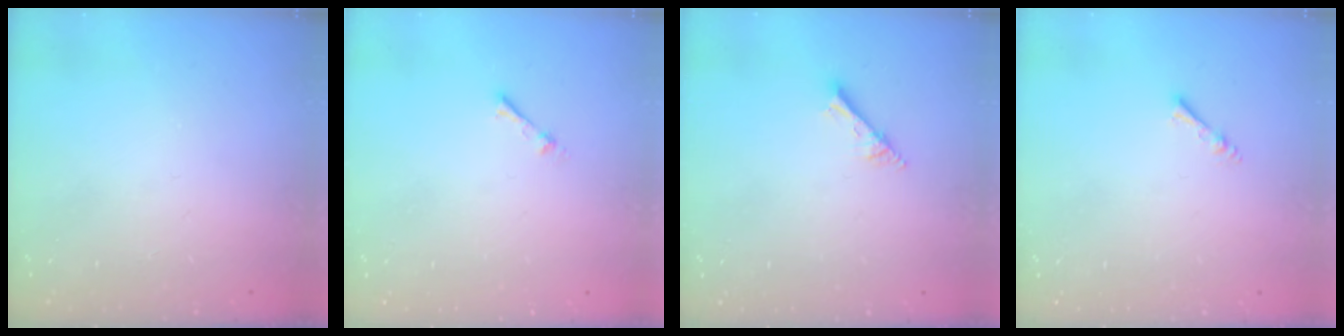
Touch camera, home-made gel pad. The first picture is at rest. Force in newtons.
{"total": 1.7, "press": 1.7, "slide": 0.2}
{"total": 2.5, "press": 2.5, "slide": 0.2}
{"total": 2.2, "press": 2.1, "slide": 0.4}